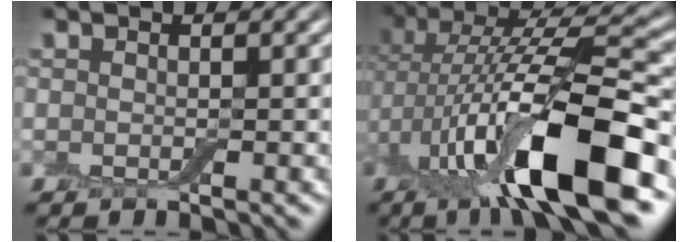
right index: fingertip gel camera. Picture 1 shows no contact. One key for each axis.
{"total": 12.8, "fx": -2.9, "fy": 3.8, "fz": 11.9, "tx": -0.207, "ty": 0.013, "tz": -0.059}